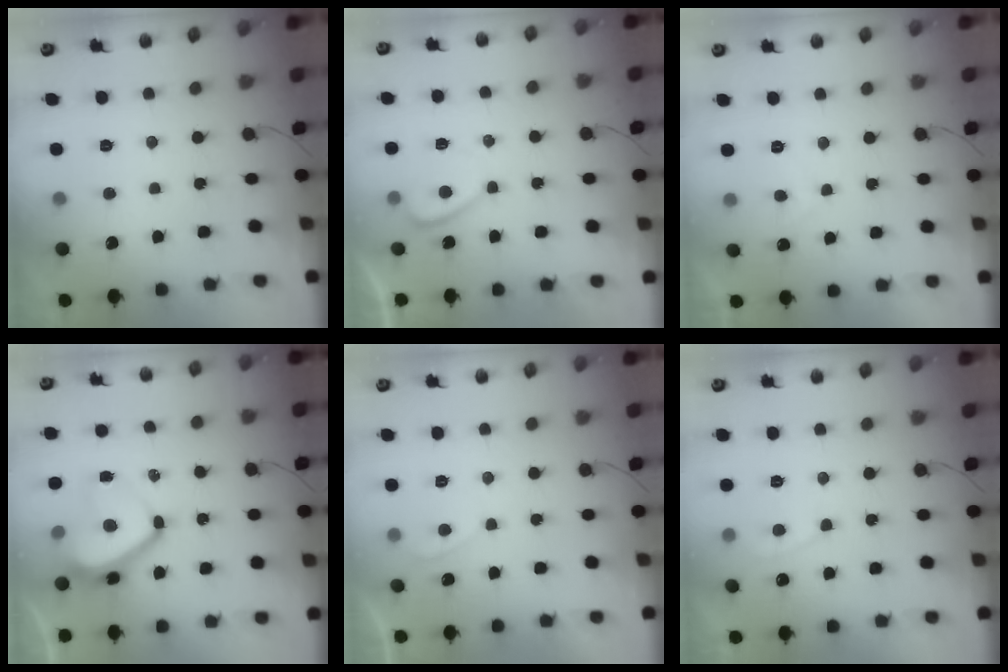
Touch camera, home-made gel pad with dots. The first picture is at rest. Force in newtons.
{"total": 2.9, "press": 2.8, "slide": 0.6}
{"total": 1.1, "press": 0.9, "slide": 0.6}
{"total": 12.2, "press": 12.0, "slide": 2.1}
{"total": 1.1, "press": 1.0, "slide": 0.5}
{"total": 4.2, "press": 4.1, "slide": 0.5}